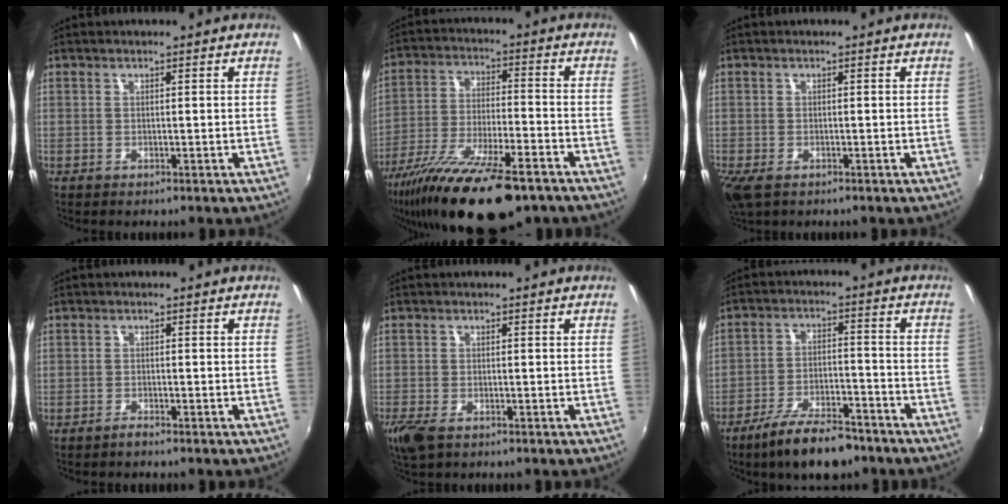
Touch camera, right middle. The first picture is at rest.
{"total": 22.0, "force": [-15.9, 5.6, 14.1], "torque": [-0.270, -0.056, -0.266]}
{"total": 3.7, "force": [-2.0, 1.9, 2.6], "torque": [-0.053, -0.017, -0.033]}
{"total": 1.1, "force": [-1.0, 0.2, 0.2], "torque": [-0.004, -0.002, -0.021]}
{"total": 4.4, "force": [-2.7, 1.9, 2.8], "torque": [-0.068, -0.017, -0.052]}
{"total": 12.0, "force": [-9.2, 3.7, 6.8], "torque": [-0.139, -0.011, -0.151]}